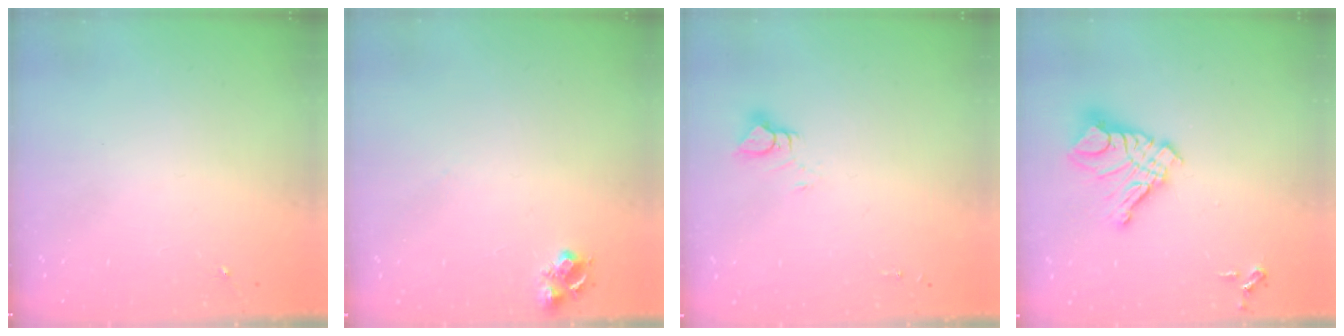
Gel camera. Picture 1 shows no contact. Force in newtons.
{"total": 7.3, "press": 7.2, "slide": 0.8}
{"total": 4.5, "press": 4.5, "slide": 0.2}
{"total": 14.6, "press": 14.5, "slide": 1.6}